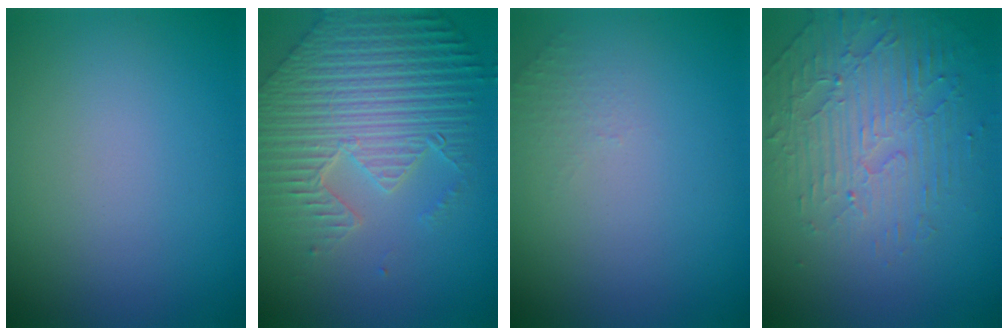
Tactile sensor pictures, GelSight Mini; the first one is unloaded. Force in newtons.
{"total": 8.2, "press": 5.9, "slide": 5.6}
{"total": 0.5, "press": 0.4, "slide": 0.4}
{"total": 5.1, "press": 3.5, "slide": 3.7}